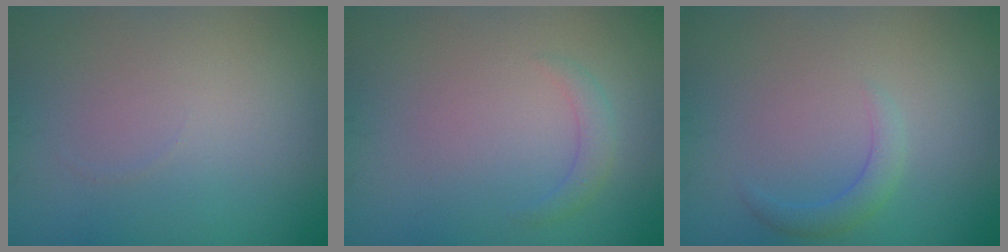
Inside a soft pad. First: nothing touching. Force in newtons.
{"total": 1.4, "press": 1.4, "slide": 0.0}
{"total": 1.7, "press": 1.7, "slide": 0.1}